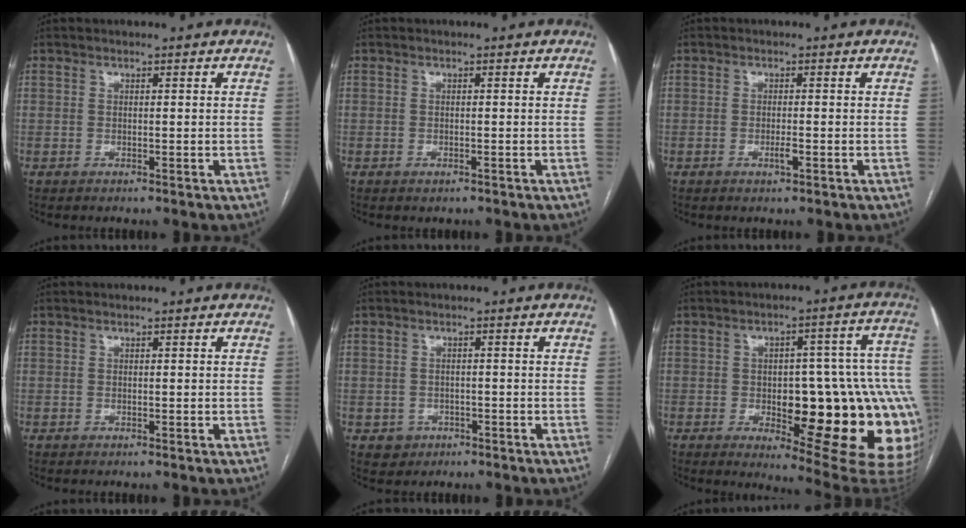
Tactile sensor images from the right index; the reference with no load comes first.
{"total": 1.0, "force": [-0.5, 0.6, 0.6], "torque": [-0.008, 0.000, 0.000]}
{"total": 1.6, "force": [-0.6, 0.2, 1.4], "torque": [-0.028, -0.002, -0.010]}
{"total": 0.0}
{"total": 2.8, "force": [-1.2, 2.6, 0.3], "torque": [0.003, 0.010, -0.011]}
{"total": 24.9, "force": [-4.8, 7.1, 23.4], "torque": [-0.197, 0.024, -0.037]}